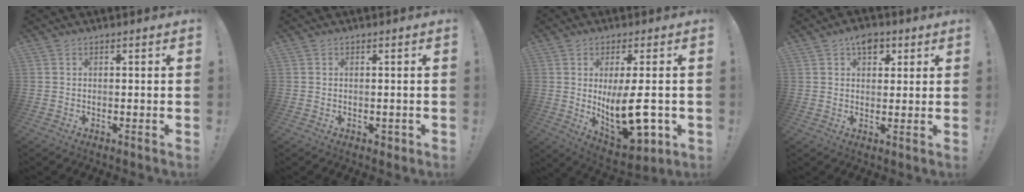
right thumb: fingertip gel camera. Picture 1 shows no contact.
{"total": 1.5, "force": [-0.1, 1.3, 0.8], "torque": [-0.006, 0.001, -0.001]}
{"total": 15.9, "force": [-0.7, 6.1, 14.7], "torque": [-0.235, -0.016, -0.002]}
{"total": 6.7, "force": [3.2, 4.6, 3.6], "torque": [-0.037, -0.008, 0.056]}